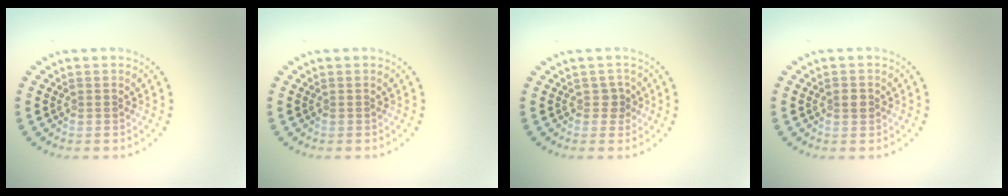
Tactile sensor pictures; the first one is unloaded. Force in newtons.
{"total": 0.0}
{"total": 1.1, "press": 0.9, "slide": 0.7}
{"total": 1.1, "press": 1.1, "slide": 0.2}